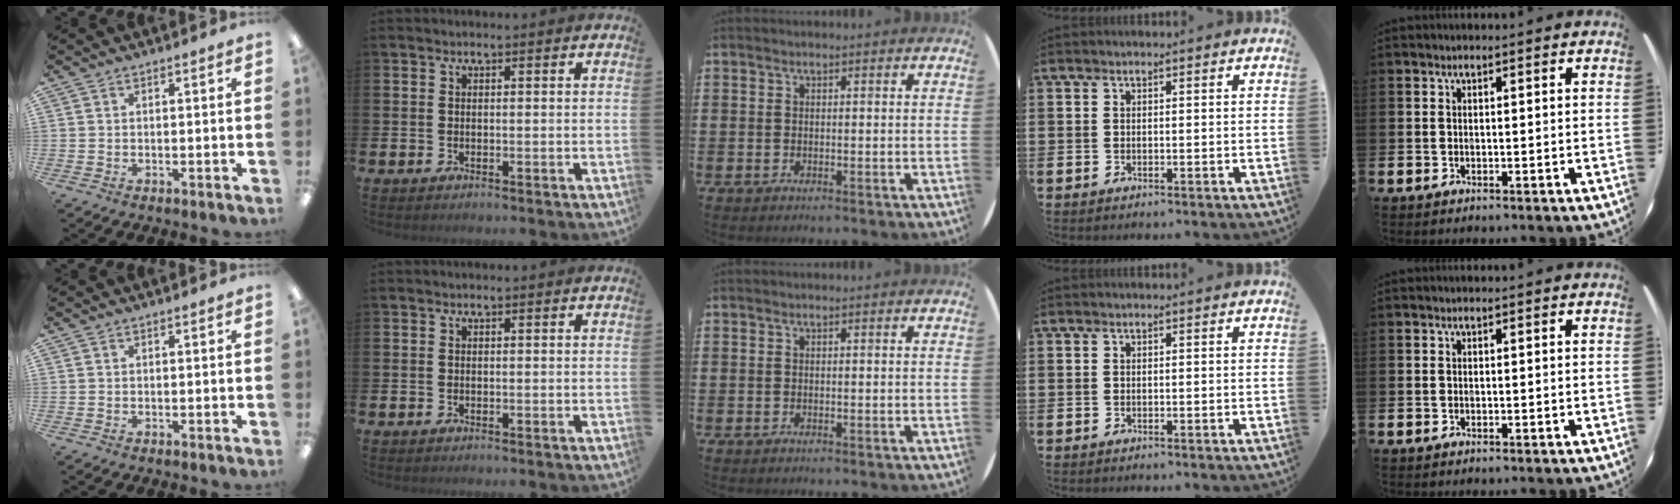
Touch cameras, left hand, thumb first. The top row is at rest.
{}